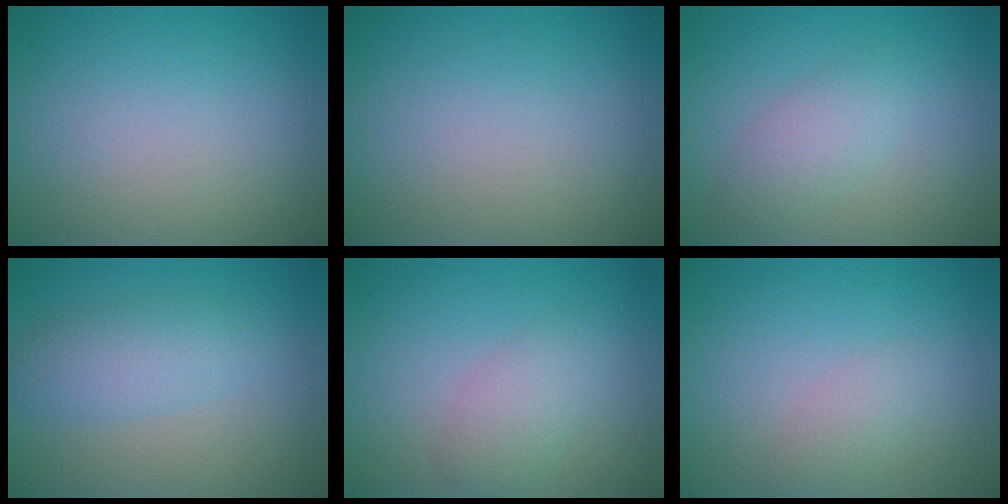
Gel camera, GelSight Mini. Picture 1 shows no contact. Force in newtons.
{"total": 0.0}
{"total": 2.7, "press": 2.7, "slide": 0.1}
{"total": 3.3, "press": 3.3, "slide": 0.1}
{"total": 2.6, "press": 2.6, "slide": 0.1}
{"total": 1.5, "press": 1.5, "slide": 0.1}